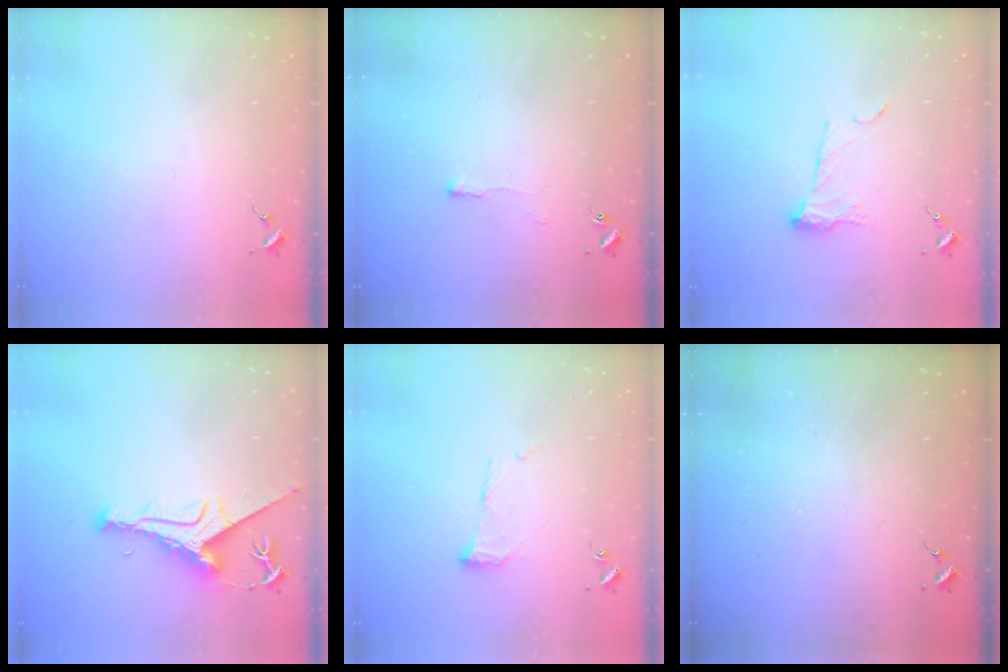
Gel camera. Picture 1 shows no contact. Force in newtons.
{"total": 3.2, "press": 3.1, "slide": 0.6}
{"total": 9.5, "press": 9.5, "slide": 0.3}
{"total": 8.8, "press": 8.7, "slide": 1.0}
{"total": 9.4, "press": 9.4, "slide": 0.2}
{"total": 0.0}